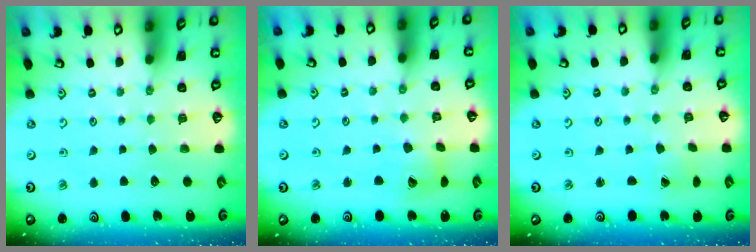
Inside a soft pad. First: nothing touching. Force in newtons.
{"total": 8.0, "press": 8.0, "slide": 1.0}
{"total": 0.8, "press": 0.8, "slide": 0.0}